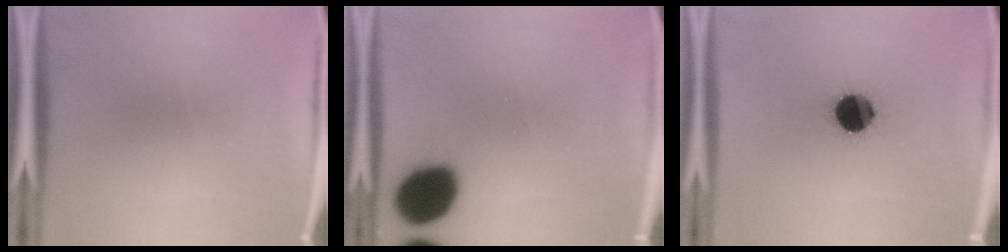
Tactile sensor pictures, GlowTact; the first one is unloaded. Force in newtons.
{"total": 16.5}
{"total": 11.7}